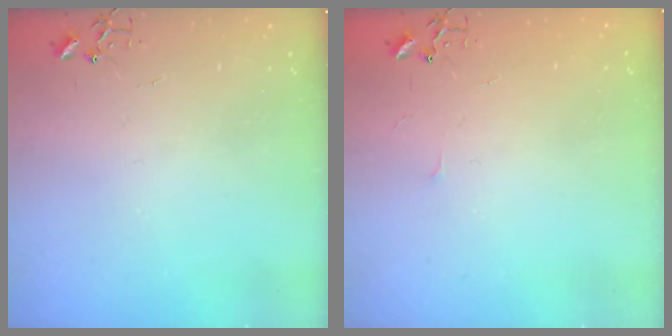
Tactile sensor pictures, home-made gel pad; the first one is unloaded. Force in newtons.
{"total": 3.4, "press": 3.4, "slide": 0.4}